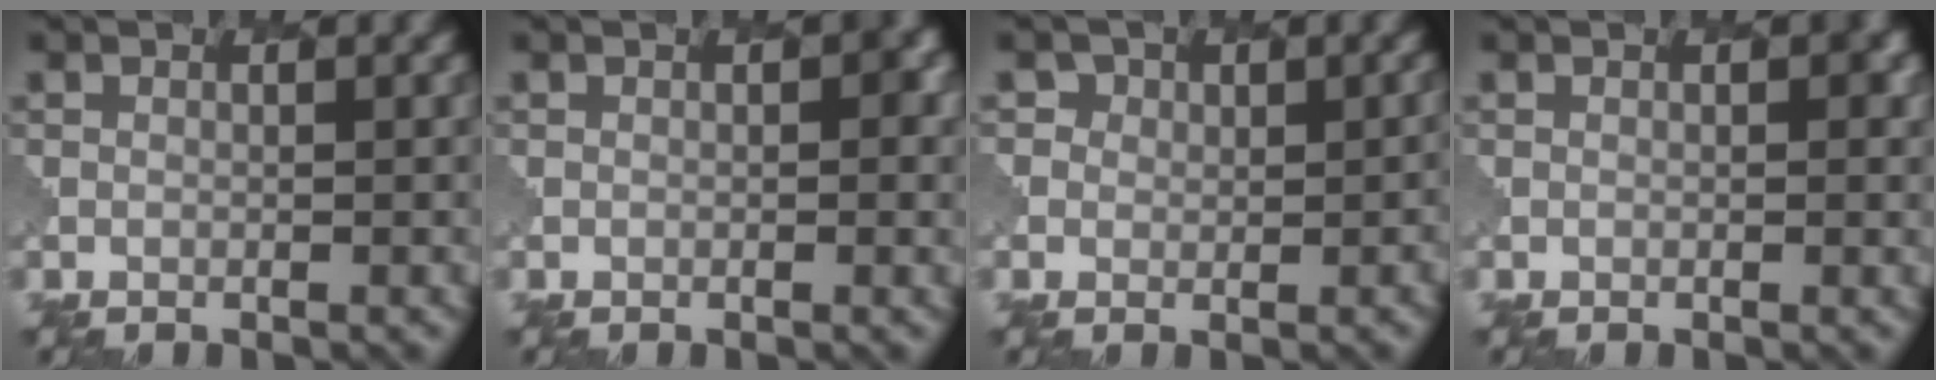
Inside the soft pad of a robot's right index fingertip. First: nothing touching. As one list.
[{"total": 1.5, "force": [-0.1, 0.7, 1.3], "torque": [-0.014, 0.004, -0.003]}, {"total": 3.1, "force": [0.7, 2.9, 0.9], "torque": [0.005, 0.012, -0.010]}, {"total": 1.2, "force": [0.1, 0.6, 1.0], "torque": [-0.010, 0.002, -0.001]}]